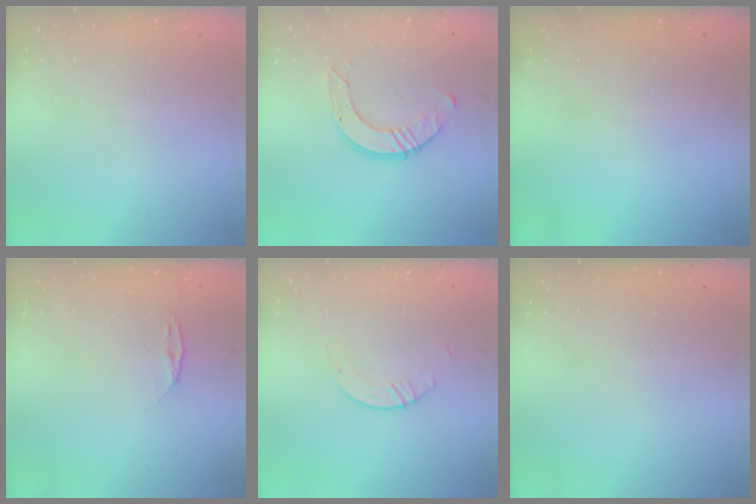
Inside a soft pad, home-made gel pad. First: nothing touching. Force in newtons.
{"total": 6.4, "press": 6.4, "slide": 0.6}
{"total": 0.0}
{"total": 4.1, "press": 4.1, "slide": 0.5}
{"total": 1.1, "press": 1.1, "slide": 0.1}
{"total": 0.0}